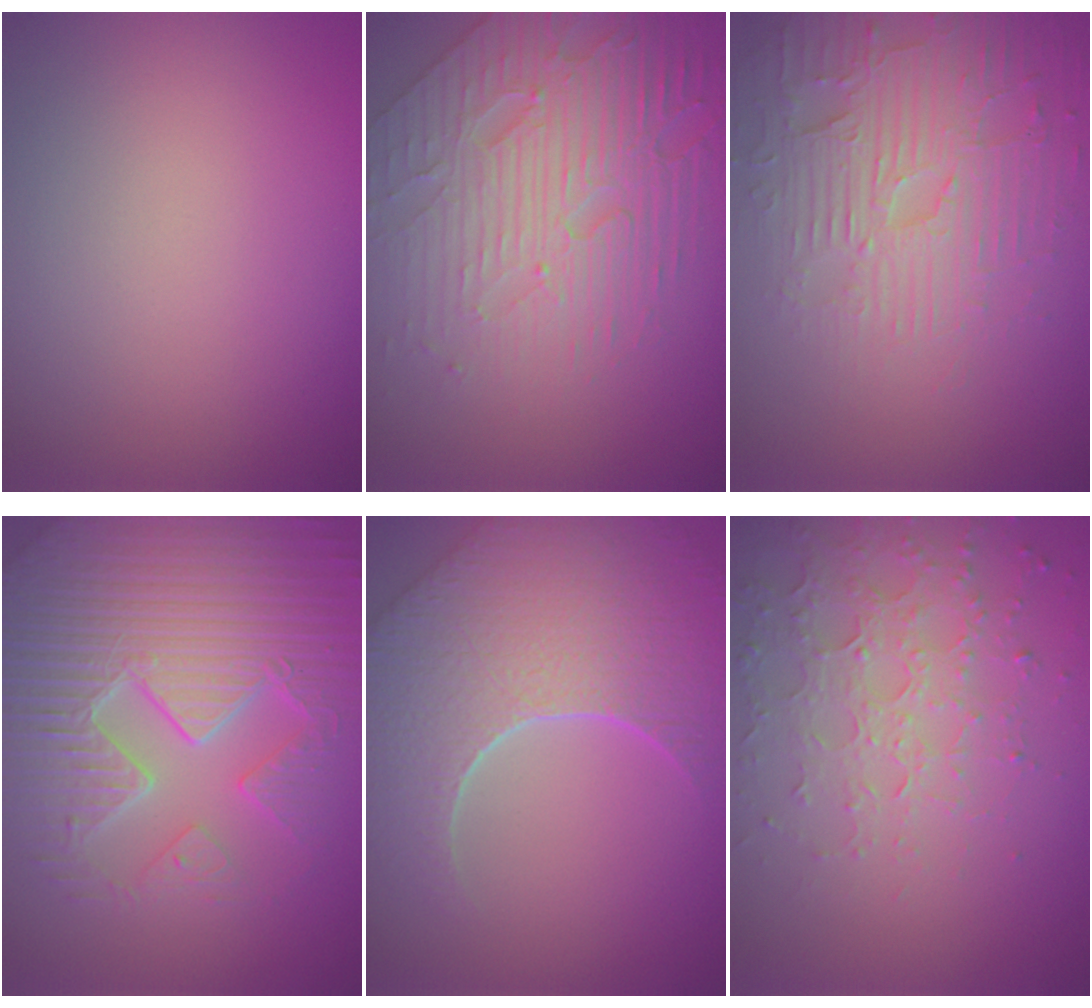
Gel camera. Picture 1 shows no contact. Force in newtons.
{"total": 7.6, "press": 5.6, "slide": 5.2}
{"total": 4.9, "press": 4.3, "slide": 2.2}
{"total": 9.7, "press": 6.9, "slide": 6.8}
{"total": 9.0, "press": 6.4, "slide": 6.4}
{"total": 4.0, "press": 4.0, "slide": 0.3}